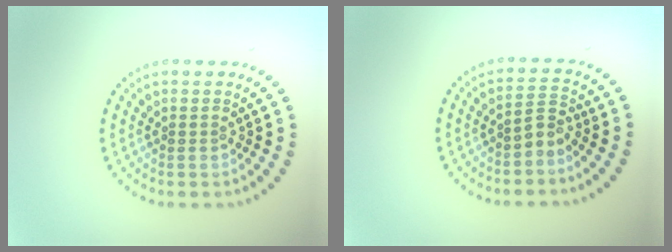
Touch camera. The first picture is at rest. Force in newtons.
{"total": 1.8, "press": 1.3, "slide": 1.3}